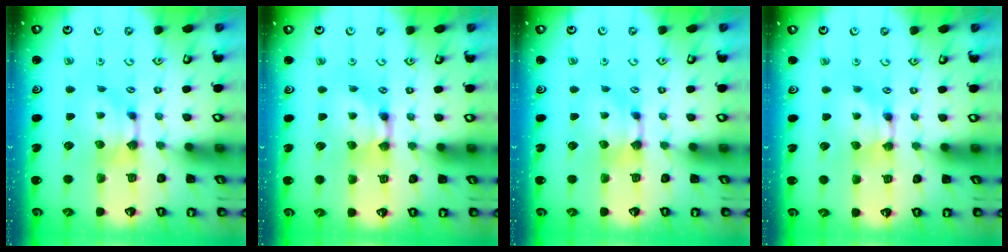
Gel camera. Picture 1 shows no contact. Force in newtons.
{"total": 1.9, "press": 1.9, "slide": 0.1}
{"total": 0.0}
{"total": 1.7, "press": 1.7, "slide": 0.1}